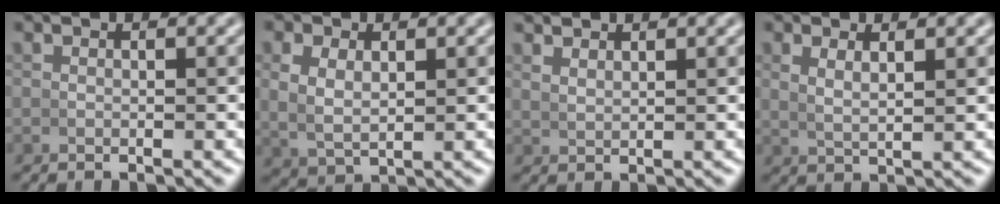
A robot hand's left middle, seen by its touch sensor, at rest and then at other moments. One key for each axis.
{"total": 3.4, "fx": 1.1, "fy": 2.3, "fz": 2.3, "tx": -0.050, "ty": -0.008, "tz": 0.033}
{"total": 1.9, "fx": 1.9, "fy": -0.1, "fz": 0.4, "tx": -0.004, "ty": 0.002, "tz": 0.041}
{"total": 2.0, "fx": 1.3, "fy": 0.2, "fz": 1.6, "tx": -0.029, "ty": -0.006, "tz": 0.033}